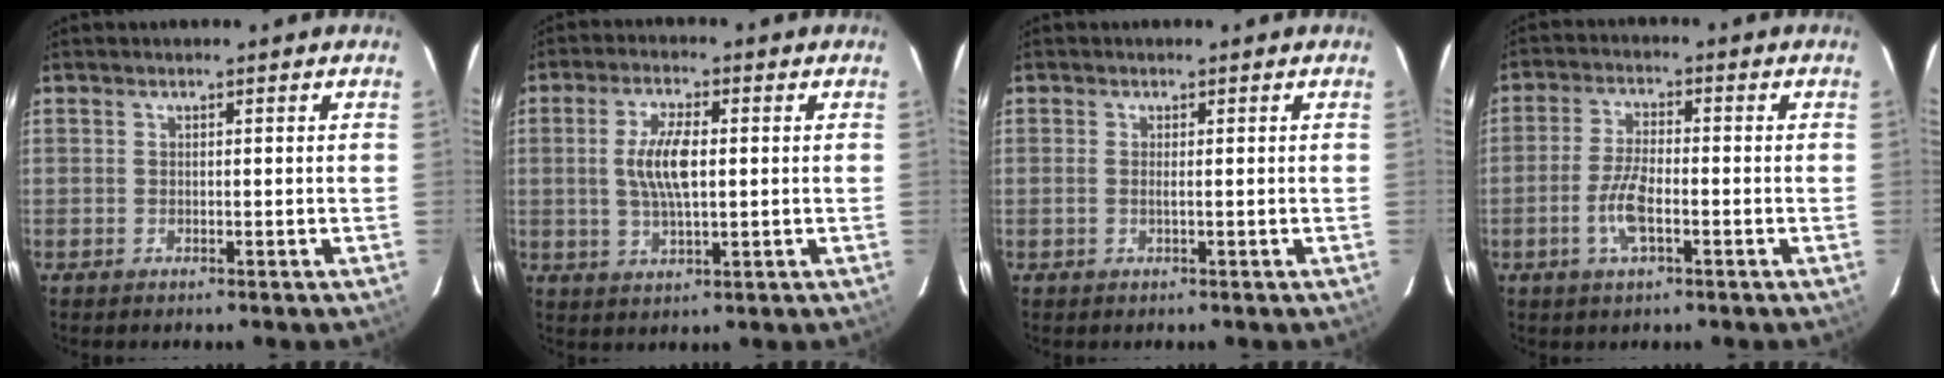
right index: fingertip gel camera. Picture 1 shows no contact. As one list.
[{"total": 7.5, "force": [0.7, 2.7, 7.0], "torque": [-0.138, 0.003, 0.013]}, {"total": 0.8, "force": [-0.1, -0.1, 0.8], "torque": [-0.018, -0.001, -0.003]}, {"total": 6.5, "force": [-2.4, 2.2, 5.6], "torque": [-0.119, 0.000, -0.048]}]